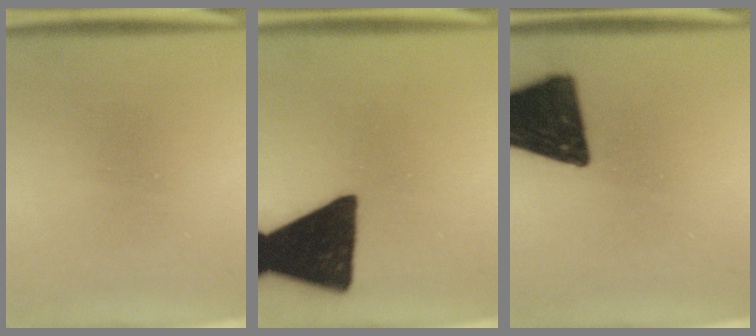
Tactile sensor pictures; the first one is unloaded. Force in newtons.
{"total": 17.6}
{"total": 19.5}